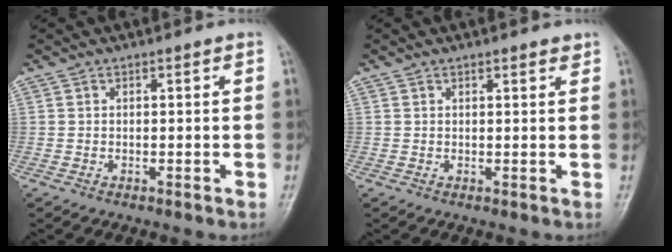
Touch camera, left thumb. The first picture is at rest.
{"total": 1.6, "force": [1.2, 0.5, 1.0], "torque": [-0.011, -0.006, 0.015]}